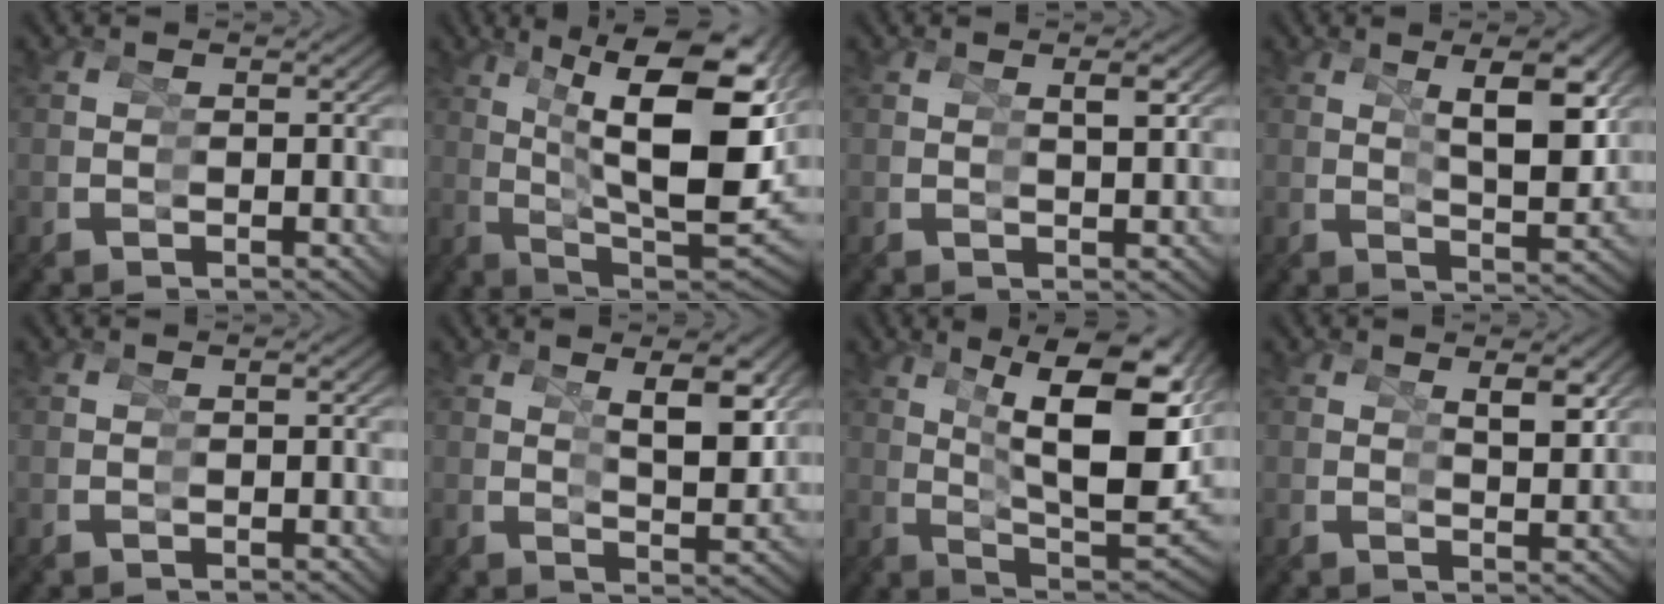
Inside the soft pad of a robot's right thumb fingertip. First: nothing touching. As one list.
[{"total": 15.9, "force": [2.4, 8.4, 13.3], "torque": [-0.200, -0.040, 0.057]}, {"total": 1.4, "force": [0.7, -0.1, 1.2], "torque": [-0.011, 0.007, 0.010]}, {"total": 6.5, "force": [1.8, 2.1, 6.0], "torque": [-0.085, -0.003, 0.029]}, {"total": 0.0}, {"total": 5.0, "force": [1.6, 1.5, 4.5], "torque": [-0.063, -0.004, 0.027]}, {"total": 14.6, "force": [2.7, 7.4, 12.3], "torque": [-0.178, -0.036, 0.061]}, {"total": 2.3, "force": [1.3, 0.4, 1.8], "torque": [-0.019, 0.000, 0.021]}]